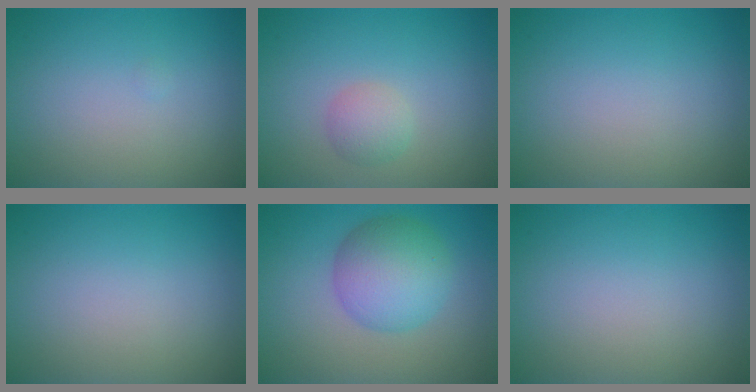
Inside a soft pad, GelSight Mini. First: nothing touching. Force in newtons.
{"total": 1.9, "press": 1.9, "slide": 0.1}
{"total": 0.0}
{"total": 0.0}
{"total": 6.1, "press": 6.1, "slide": 0.2}
{"total": 0.0}